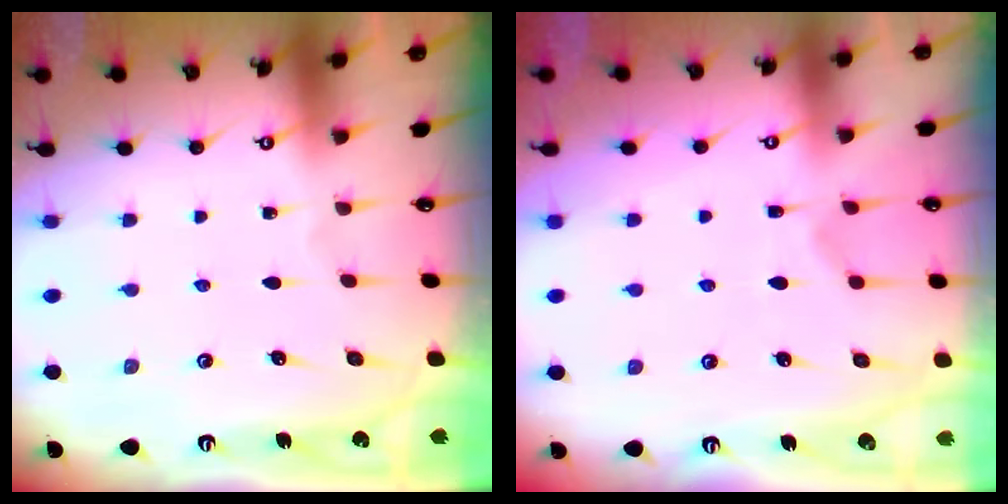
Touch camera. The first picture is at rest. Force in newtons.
{"total": 1.4, "press": 0.2, "slide": 1.4}